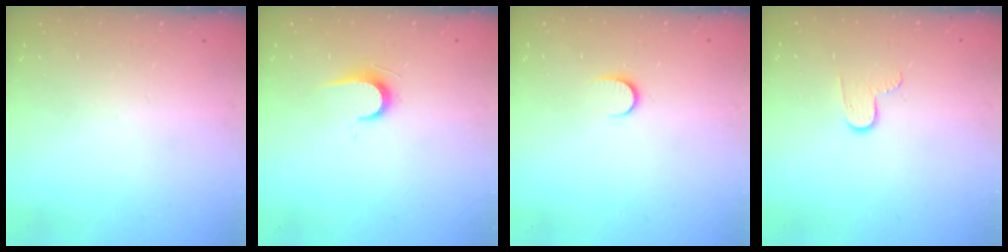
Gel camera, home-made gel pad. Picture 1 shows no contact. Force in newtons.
{"total": 6.1, "press": 6.0, "slide": 0.6}
{"total": 5.7, "press": 5.7, "slide": 0.5}
{"total": 7.0, "press": 7.0, "slide": 0.6}